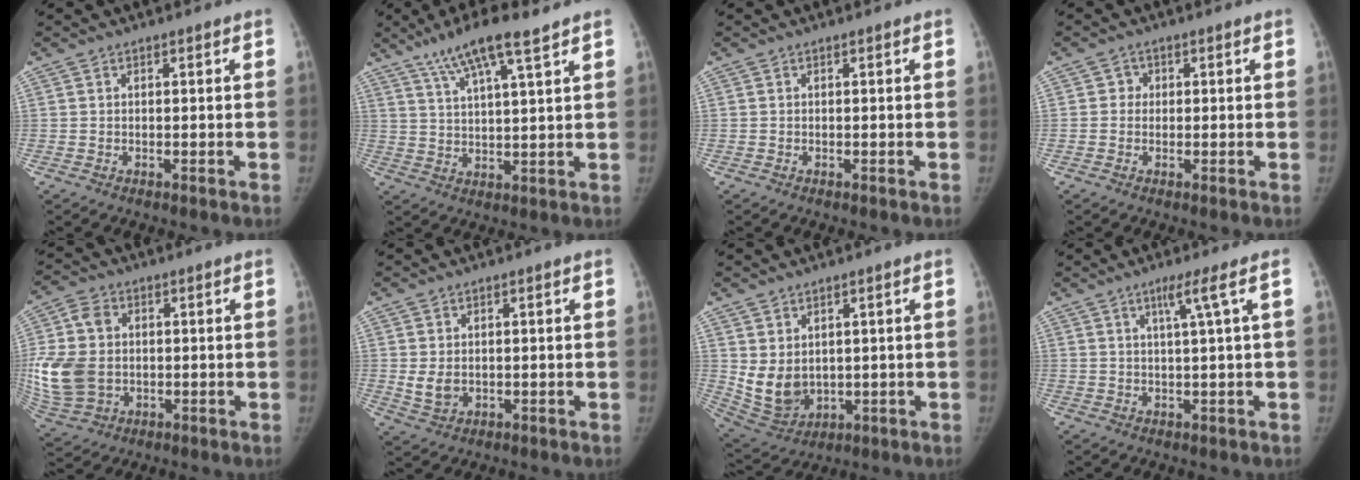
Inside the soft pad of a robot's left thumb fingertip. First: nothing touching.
{"total": 10.5, "force": [7.1, 1.1, 7.7], "torque": [-0.138, -0.023, 0.126]}
{"total": 0.0}
{"total": 1.8, "force": [0.1, 1.8, 0.5], "torque": [0.008, 0.005, -0.004]}
{"total": 15.6, "force": [-0.1, 11.7, 10.3], "torque": [-0.229, 0.000, 0.010]}
{"total": 3.6, "force": [0.1, 2.8, 2.3], "torque": [-0.031, -0.007, 0.011]}
{"total": 8.4, "force": [1.1, 6.5, 5.3], "torque": [-0.081, -0.017, 0.049]}
{"total": 4.1, "force": [1.7, -1.2, 3.6], "torque": [-0.069, -0.005, 0.037]}